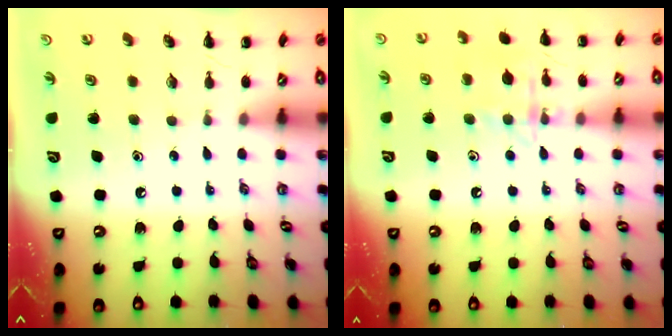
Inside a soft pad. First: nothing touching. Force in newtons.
{"total": 11.7, "press": 11.7, "slide": 1.0}